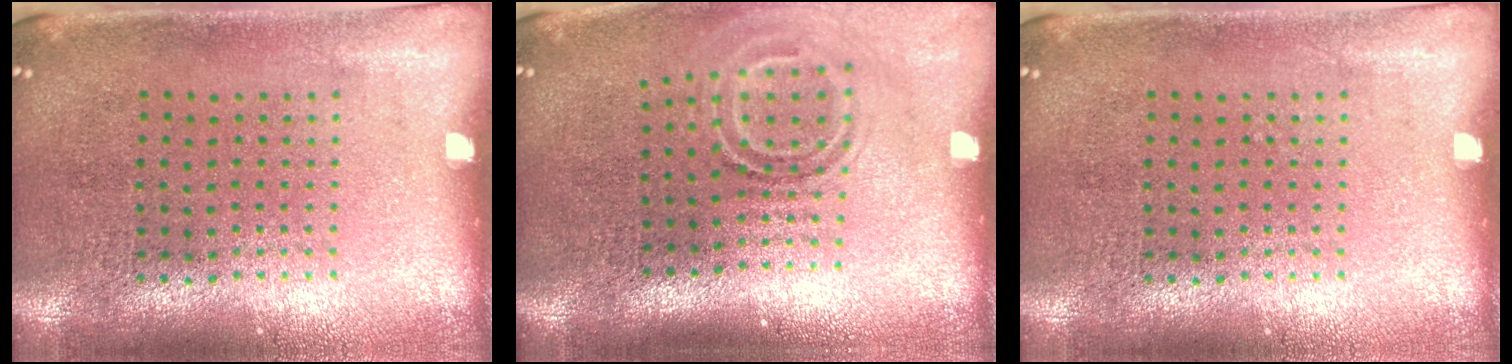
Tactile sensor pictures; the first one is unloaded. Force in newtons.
{"total": 1.8, "press": 1.1, "slide": 1.4}
{"total": 0.0}